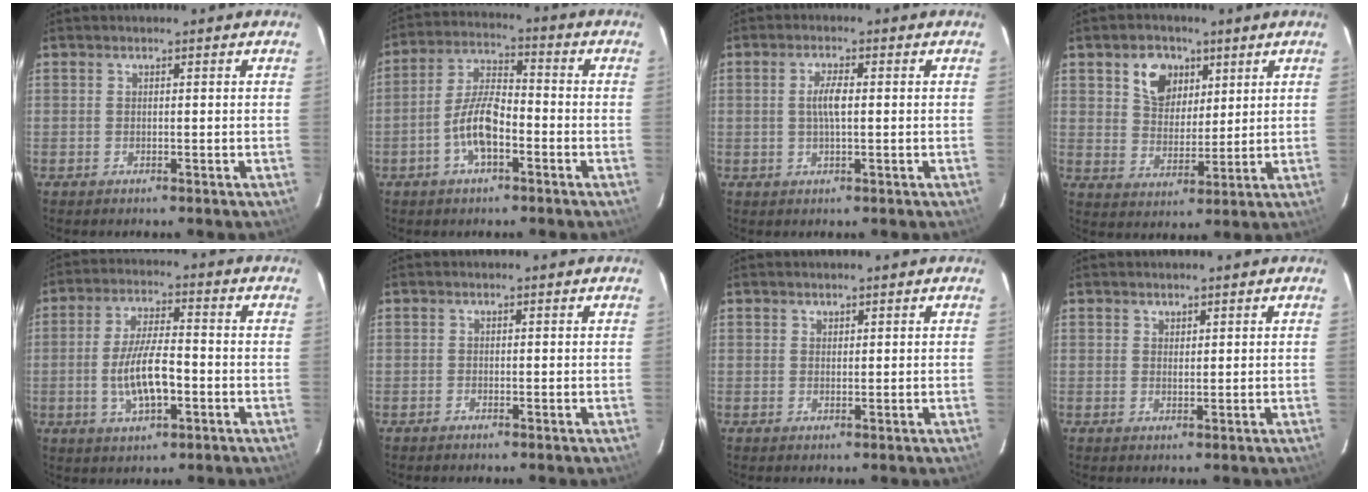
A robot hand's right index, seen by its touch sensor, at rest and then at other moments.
{"total": 8.6, "force": [-3.5, 3.1, 7.2], "torque": [-0.152, 0.010, -0.064]}
{"total": 3.4, "force": [0.2, 0.8, 3.3], "torque": [-0.064, 0.003, 0.004]}
{"total": 8.3, "force": [4.1, 6.0, 3.9], "torque": [-0.068, 0.016, 0.077]}
{"total": 9.5, "force": [-2.4, 3.0, 8.7], "torque": [-0.172, -0.002, -0.039]}
{"total": 0.0}
{"total": 0.8, "force": [0.6, 0.5, 0.0], "torque": [0.001, 0.002, 0.011]}
{"total": 1.1, "force": [0.9, 0.6, 0.2], "torque": [-0.002, 0.001, 0.015]}